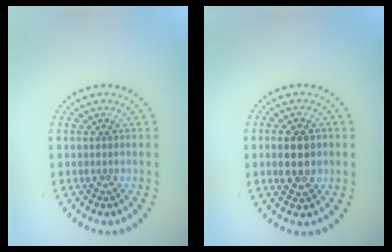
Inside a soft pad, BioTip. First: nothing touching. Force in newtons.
{"total": 4.6, "press": 4.6, "slide": 0.3}